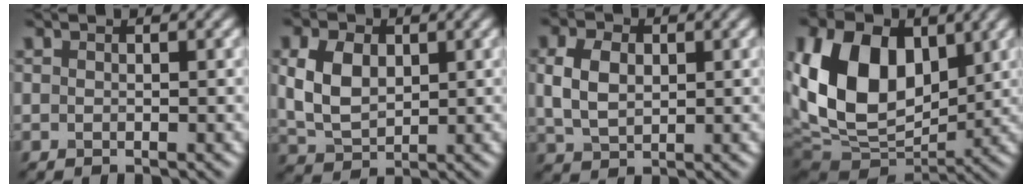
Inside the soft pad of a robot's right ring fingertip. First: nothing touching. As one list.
[{"total": 5.3, "force": [1.0, 3.7, 3.7], "torque": [-0.085, 0.004, 0.019]}, {"total": 4.3, "force": [0.8, 3.0, 3.0], "torque": [-0.072, 0.004, 0.013]}, {"total": 13.4, "force": [2.5, 9.3, 9.3], "torque": [-0.197, 0.005, 0.038]}]